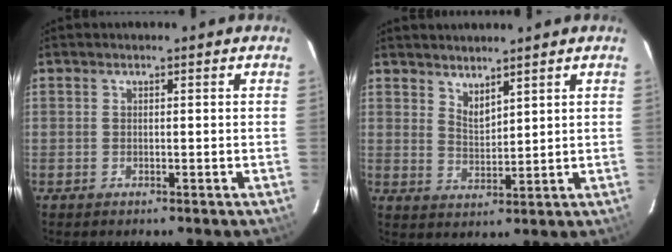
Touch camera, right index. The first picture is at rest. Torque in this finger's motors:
{"motor_torque": [-0.02, 0.09, -0.05, 0.01]}